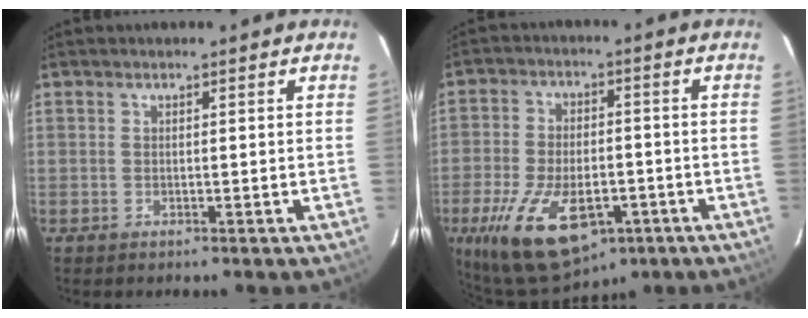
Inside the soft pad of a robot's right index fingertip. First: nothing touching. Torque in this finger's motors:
{"motor_torque": [2.14, 0.00, 0.77, 0.21]}